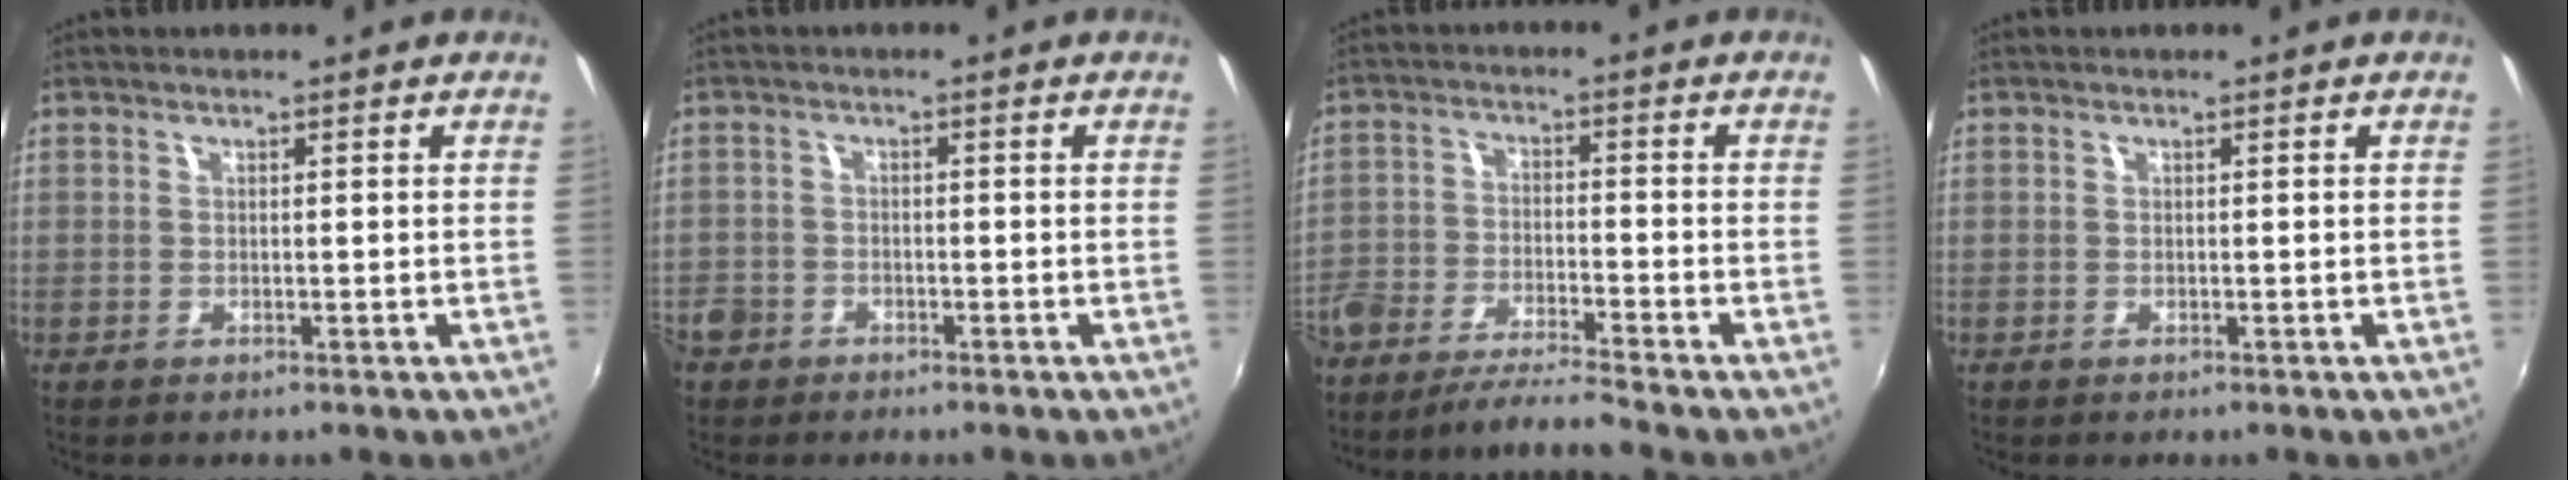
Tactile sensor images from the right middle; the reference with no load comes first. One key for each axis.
{"total": 5.2, "fx": -3.2, "fy": 3.9, "fz": 1.2, "tx": -0.041, "ty": 0.003, "tz": -0.061}
{"total": 8.3, "fx": -7.5, "fy": 0.4, "fz": 3.6, "tx": -0.096, "ty": -0.008, "tz": -0.144}
{"total": 0.0}